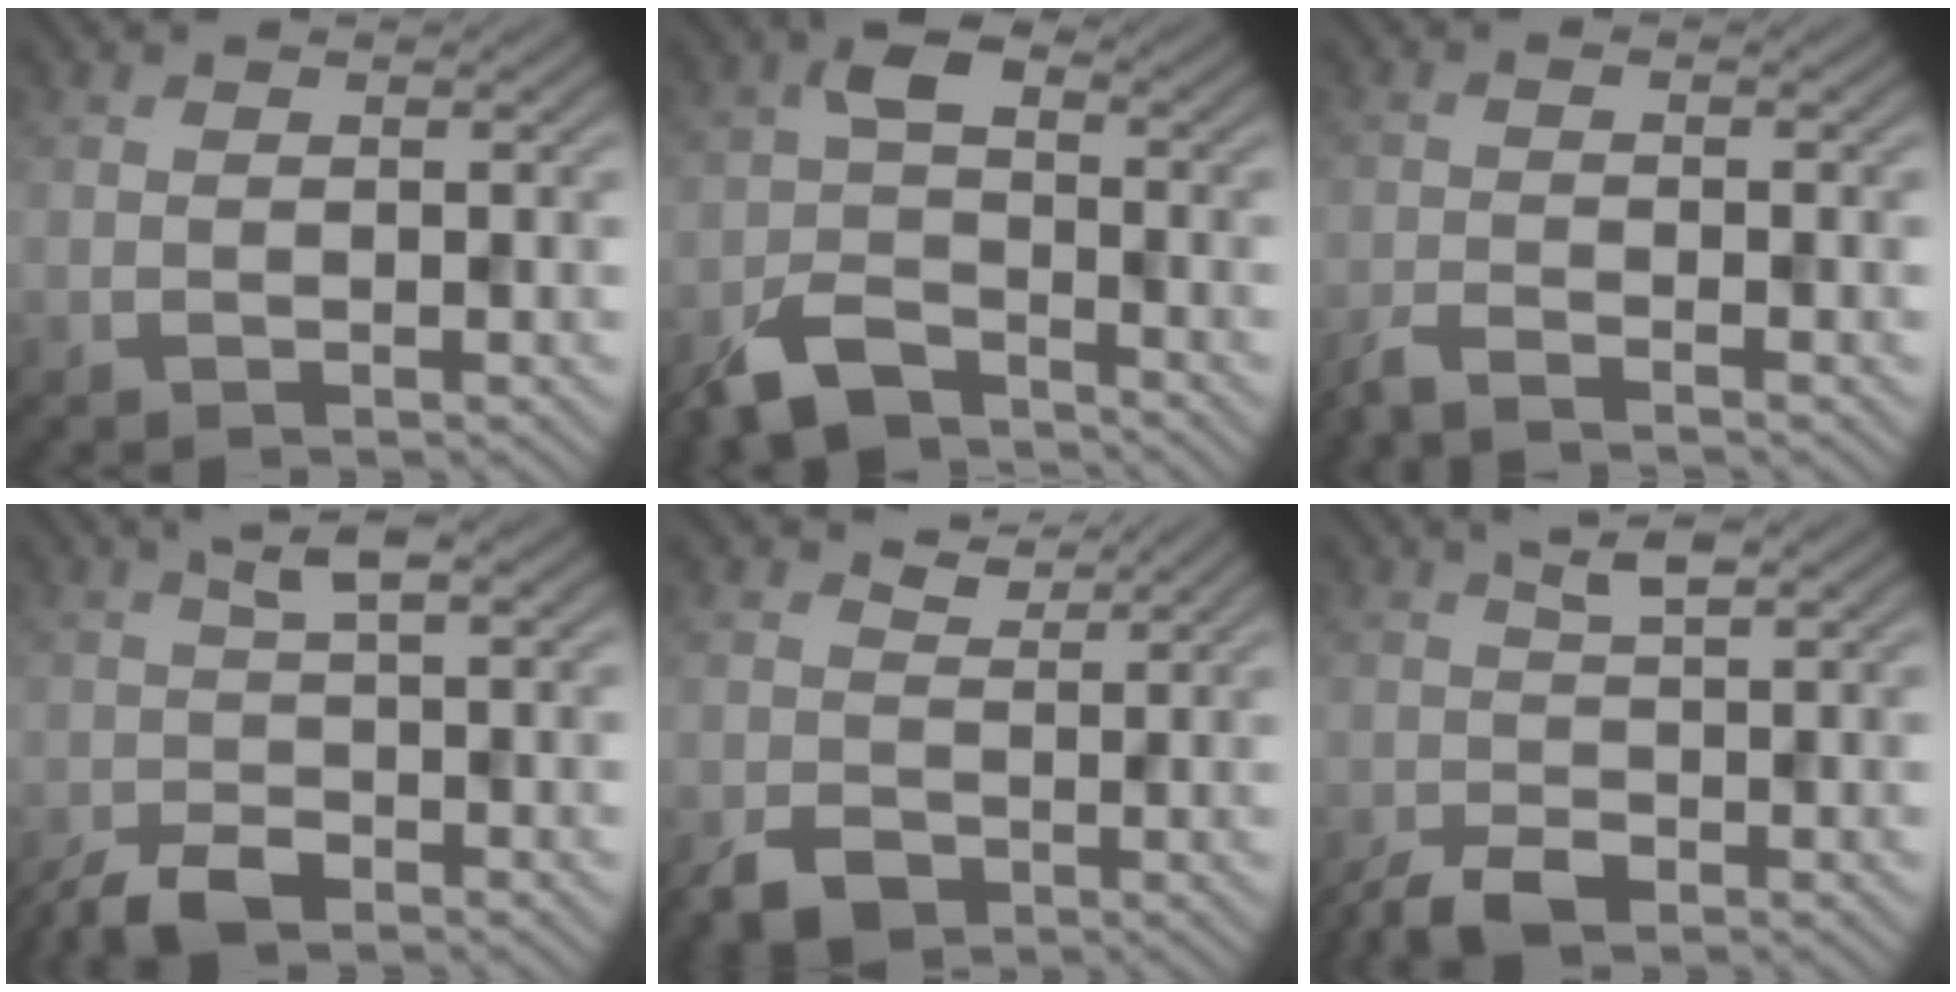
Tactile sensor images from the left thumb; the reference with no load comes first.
{"total": 7.8, "force": [-5.3, 3.7, 4.5], "torque": [-0.086, -0.003, -0.112]}
{"total": 2.9, "force": [-2.2, 0.4, 1.9], "torque": [-0.028, -0.005, -0.055]}
{"total": 4.6, "force": [-2.1, 1.5, 3.8], "torque": [-0.079, -0.002, -0.048]}
{"total": 4.3, "force": [-0.2, 3.6, 2.4], "torque": [-0.050, -0.012, -0.002]}
{"total": 3.5, "force": [-0.8, 1.2, 3.2], "torque": [-0.069, 0.001, -0.016]}